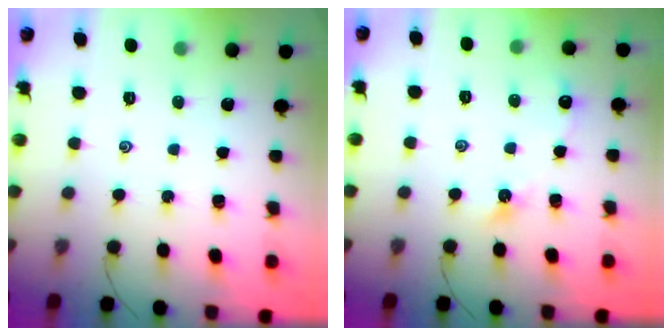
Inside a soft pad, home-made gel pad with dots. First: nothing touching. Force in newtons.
{"total": 5.2, "press": 5.1, "slide": 0.5}